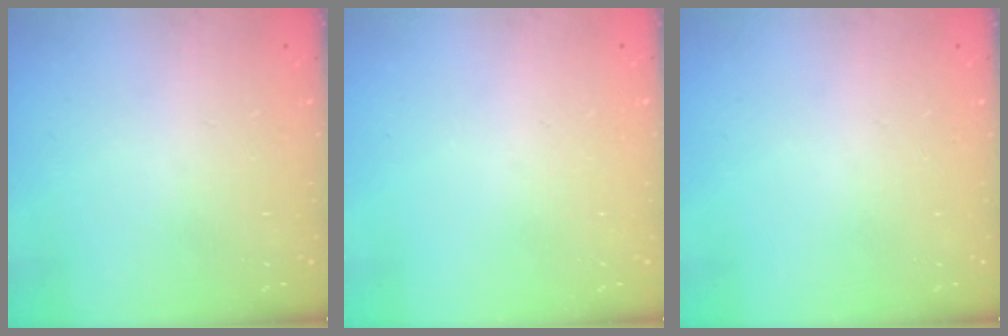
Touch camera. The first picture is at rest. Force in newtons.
{"total": 0.0}
{"total": 0.0}